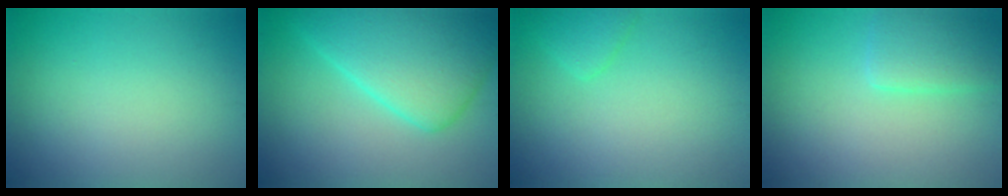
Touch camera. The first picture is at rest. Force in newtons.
{"total": 7.4, "press": 7.4, "slide": 0.5}
{"total": 1.5, "press": 1.5, "slide": 0.1}
{"total": 2.9, "press": 2.9, "slide": 0.1}